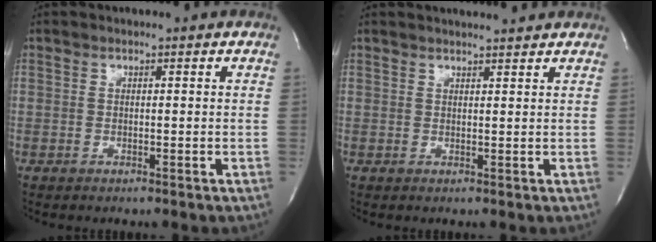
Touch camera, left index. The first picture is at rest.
{"total": 5.2, "force": [4.9, 0.3, 1.7], "torque": [-0.026, 0.015, 0.056]}